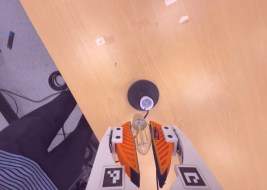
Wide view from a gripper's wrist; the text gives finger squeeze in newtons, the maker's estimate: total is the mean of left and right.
{"total": 20.8, "left": 24.5, "right": 17.2}